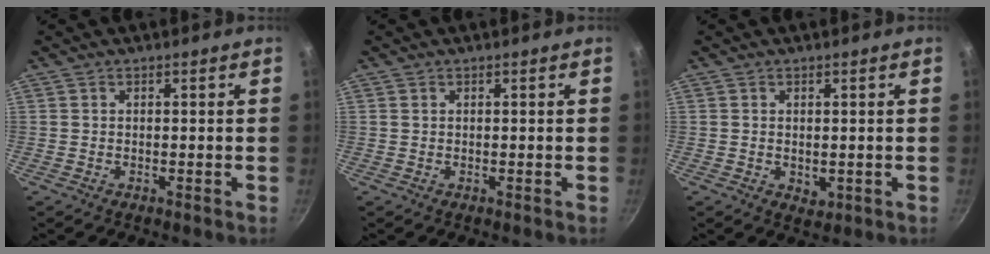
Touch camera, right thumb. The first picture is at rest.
{"total": 0.0}
{"total": 2.0, "force": [0.1, 1.5, 1.3], "torque": [-0.018, -0.005, 0.004]}